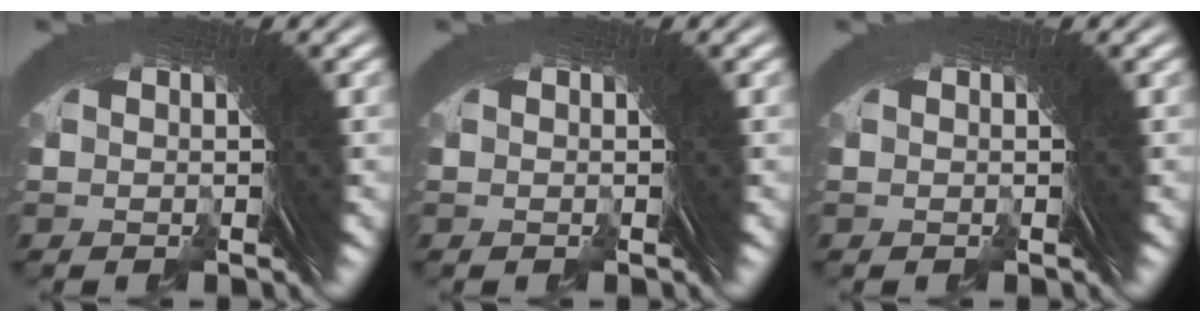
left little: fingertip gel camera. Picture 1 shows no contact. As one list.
[{"total": 0.0}, {"total": 0.0}]